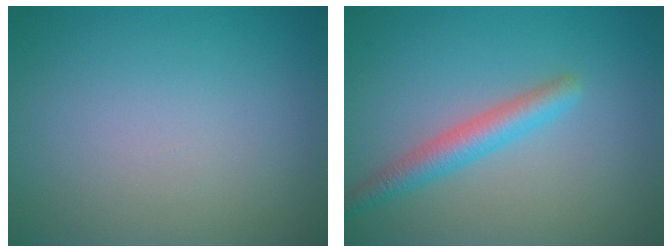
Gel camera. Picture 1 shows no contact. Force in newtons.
{"total": 3.0, "press": 3.0, "slide": 0.0}